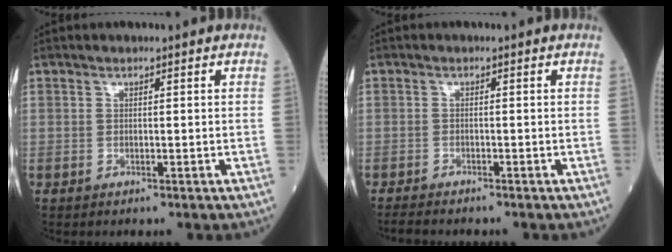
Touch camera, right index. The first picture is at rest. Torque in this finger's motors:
{"motor_torque": [-0.06, -0.02, -0.05, -0.03]}